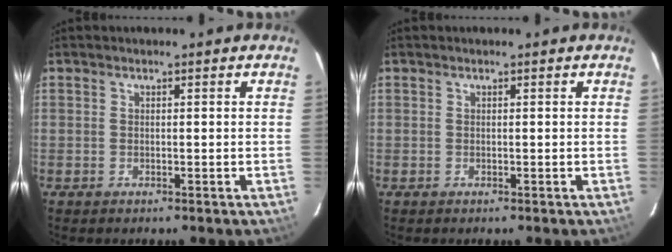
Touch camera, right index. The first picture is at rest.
{"total": 0.0}